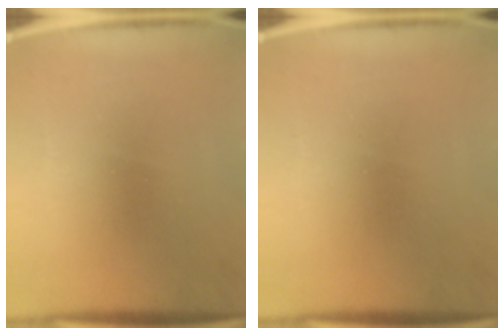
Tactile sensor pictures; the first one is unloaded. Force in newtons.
{"total": 0.0}